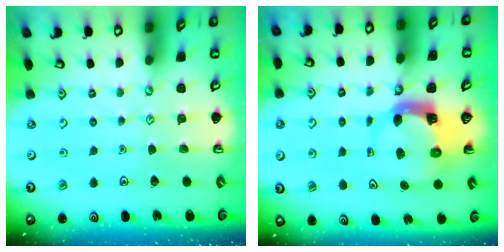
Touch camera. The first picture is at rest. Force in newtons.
{"total": 4.3, "press": 4.3, "slide": 0.5}